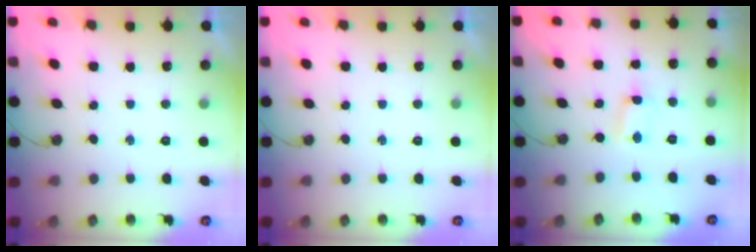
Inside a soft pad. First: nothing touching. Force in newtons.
{"total": 0.0}
{"total": 0.6, "press": 0.4, "slide": 0.5}